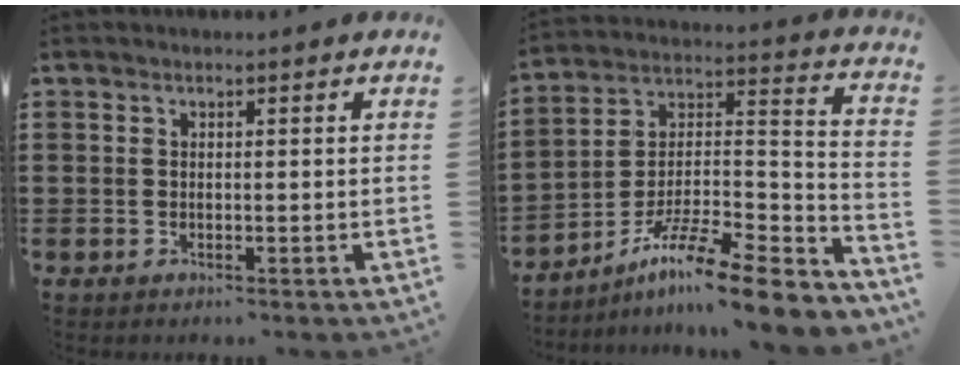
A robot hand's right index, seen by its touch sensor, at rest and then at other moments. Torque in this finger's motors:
{"motor_torque": [1.11, 1.03, 0.87, 0.19]}